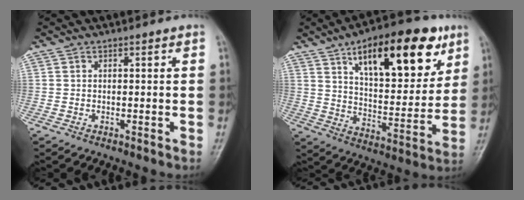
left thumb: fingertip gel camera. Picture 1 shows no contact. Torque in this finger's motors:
{"motor_torque": [1.73, 0.97, 1.66, -1.12, 0.14]}